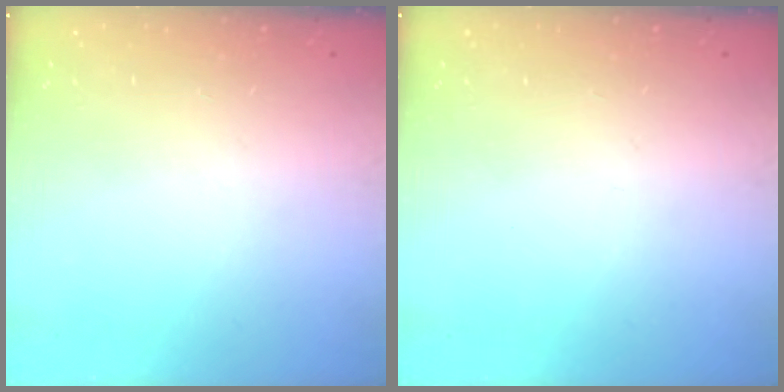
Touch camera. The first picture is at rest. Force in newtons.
{"total": 0.0}